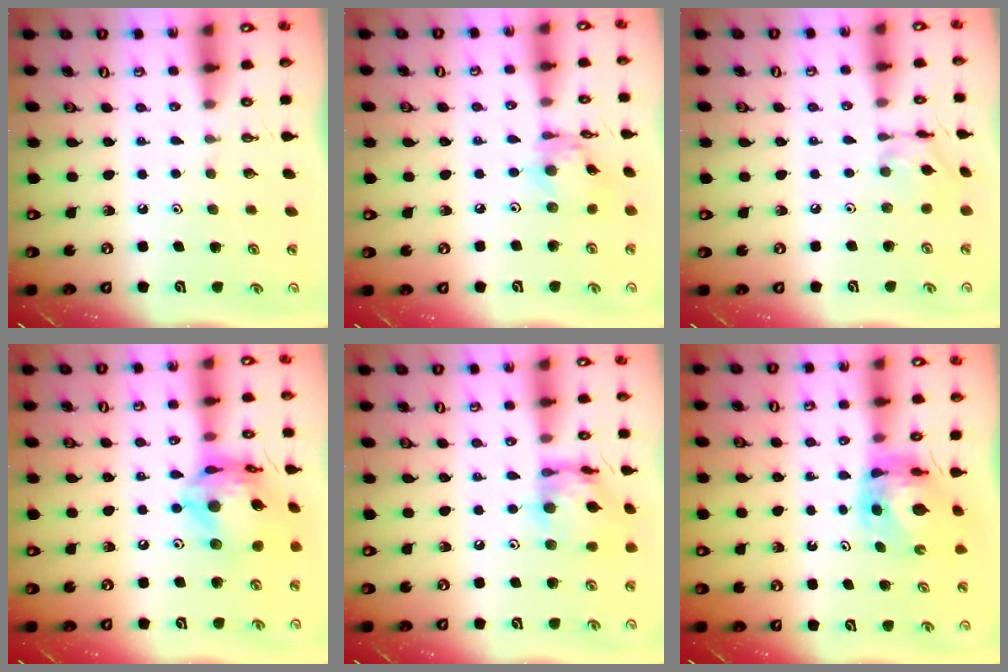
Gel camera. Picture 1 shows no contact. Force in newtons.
{"total": 8.3, "press": 8.3, "slide": 0.5}
{"total": 7.4, "press": 7.4, "slide": 0.5}
{"total": 17.6, "press": 17.5, "slide": 1.8}
{"total": 14.1, "press": 14.0, "slide": 1.2}
{"total": 7.0, "press": 7.0, "slide": 0.7}